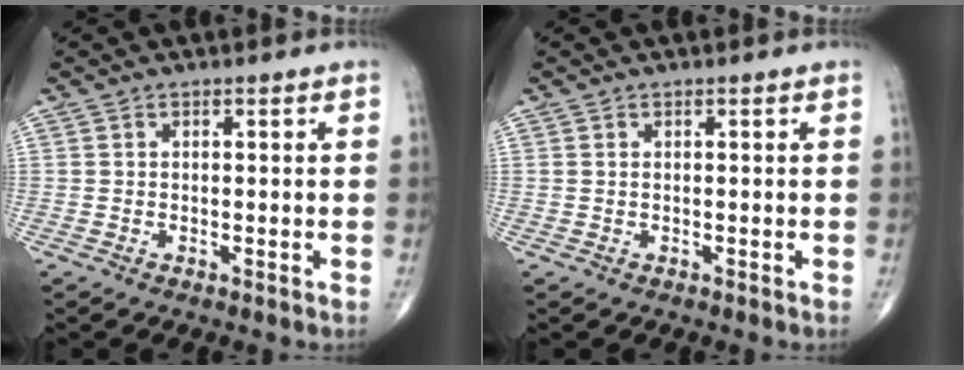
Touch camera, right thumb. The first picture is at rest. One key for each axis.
{"total": 0.0}